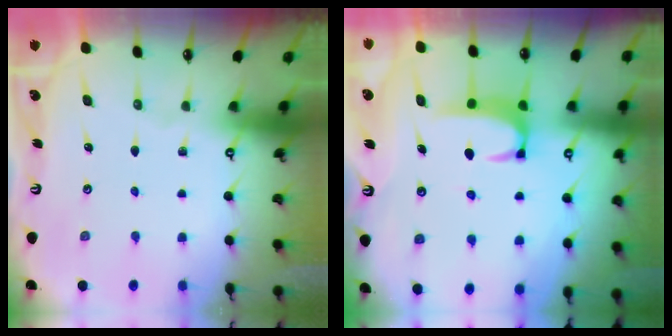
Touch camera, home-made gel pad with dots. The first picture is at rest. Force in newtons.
{"total": 2.4, "press": 2.4, "slide": 0.6}